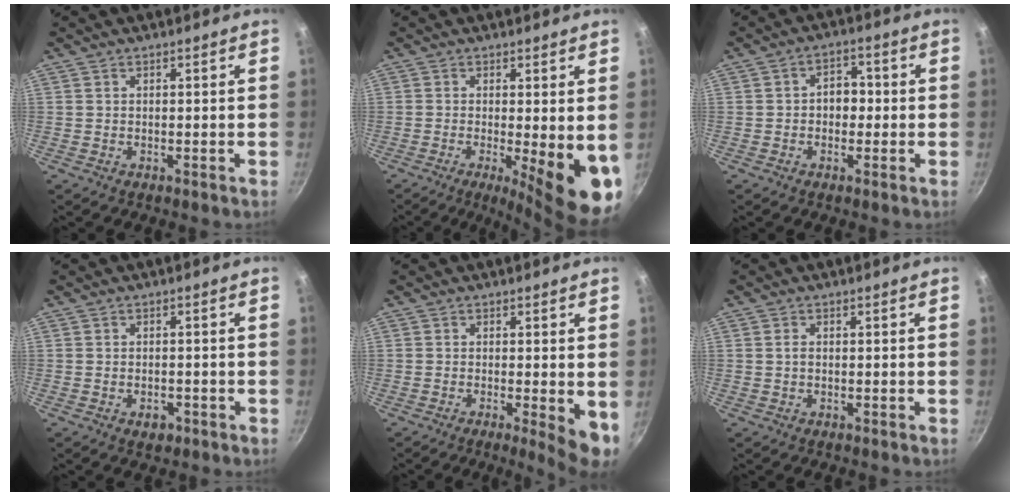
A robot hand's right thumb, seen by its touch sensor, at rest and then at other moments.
{"total": 11.6, "force": [-2.0, 2.9, 11.0], "torque": [-0.133, -0.016, -0.022]}
{"total": 4.6, "force": [-0.4, 3.6, 2.9], "torque": [-0.008, 0.014, -0.011]}
{"total": 2.7, "force": [-1.3, 1.7, 1.6], "torque": [-0.020, 0.009, -0.014]}
{"total": 6.1, "force": [-0.9, 1.4, 5.9], "torque": [-0.072, -0.010, -0.010]}
{"total": 1.0, "force": [0.0, 0.7, 0.7], "torque": [-0.013, 0.003, -0.001]}